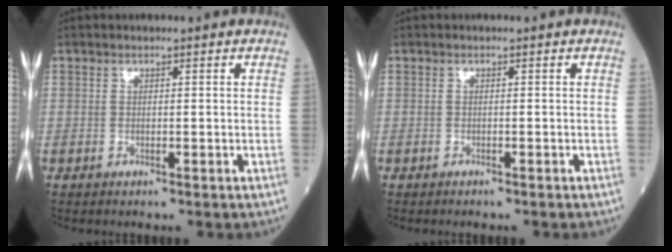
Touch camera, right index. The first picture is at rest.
{"total": 1.2, "force": [-1.1, 0.1, 0.5], "torque": [-0.011, 0.000, -0.012]}